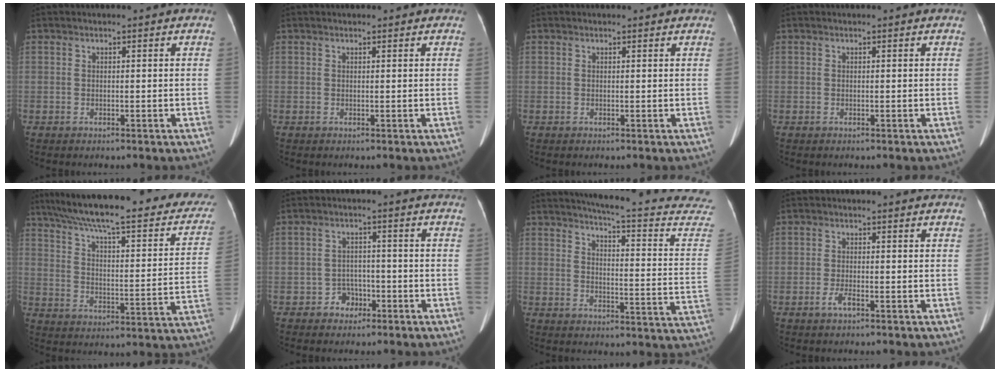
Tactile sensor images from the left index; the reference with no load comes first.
{"total": 1.5, "force": [1.3, 0.5, 0.7], "torque": [-0.008, 0.018, 0.015]}
{"total": 1.1, "force": [1.0, 0.2, 0.1], "torque": [-0.009, 0.007, 0.011]}
{"total": 0.0}
{"total": 33.0, "force": [26.2, 6.5, 18.9], "torque": [-0.277, -0.010, 0.336]}
{"total": 3.2, "force": [-1.8, 2.5, 0.9], "torque": [-0.010, 0.011, -0.028]}
{"total": 22.6, "force": [20.7, 1.4, 9.0], "torque": [-0.115, -0.085, 0.228]}
{"total": 1.7, "force": [-1.0, 0.3, 1.4], "torque": [-0.031, -0.001, -0.019]}